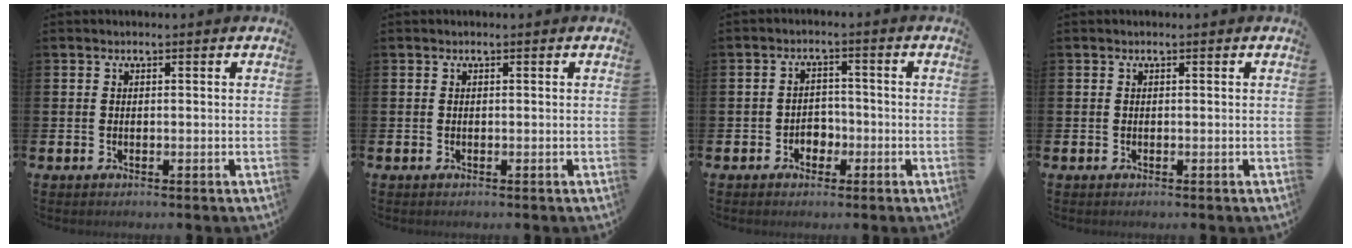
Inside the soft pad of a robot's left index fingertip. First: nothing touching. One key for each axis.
{"total": 0.0}
{"total": 2.6, "fx": -1.4, "fy": 2.0, "fz": 0.8, "tx": -0.019, "ty": 0.007, "tz": -0.034}
{"total": 0.0}